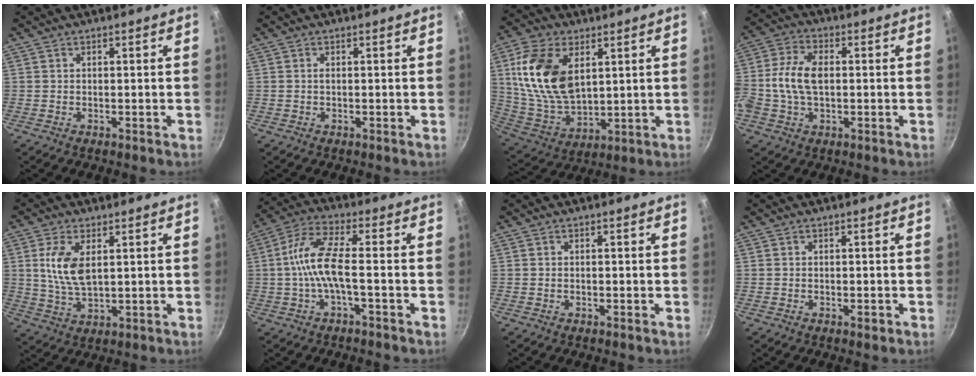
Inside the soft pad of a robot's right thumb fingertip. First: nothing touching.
{"total": 0.6, "force": [0.0, 0.3, 0.5], "torque": [-0.010, 0.002, -0.001]}
{"total": 18.0, "force": [5.1, 10.8, 13.4], "torque": [-0.241, -0.018, 0.109]}
{"total": 9.6, "force": [-0.1, 6.0, 7.5], "torque": [-0.152, 0.022, -0.014]}
{"total": 8.6, "force": [2.0, 4.3, 7.1], "torque": [-0.138, -0.010, 0.042]}
{"total": 9.2, "force": [-1.7, 2.7, 8.6], "torque": [-0.191, 0.029, -0.046]}
{"total": 0.5, "force": [-0.2, 0.3, 0.3], "torque": [-0.005, 0.003, -0.003]}
{"total": 1.2, "force": [-0.5, 0.6, 1.0], "torque": [-0.015, 0.002, -0.009]}